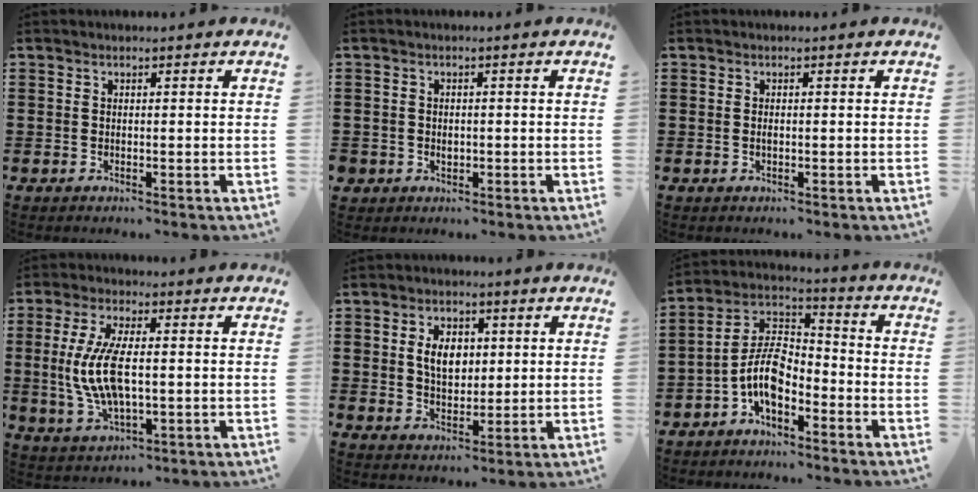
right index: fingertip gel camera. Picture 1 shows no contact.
{"total": 1.4, "force": [-0.4, 1.3, 0.1], "torque": [-0.007, 0.005, -0.011]}
{"total": 0.5, "force": [-0.1, 0.2, 0.5], "torque": [-0.010, -0.001, -0.001]}
{"total": 9.8, "force": [-0.1, 3.8, 9.0], "torque": [-0.211, -0.010, -0.012]}
{"total": 5.5, "force": [1.0, 3.7, 3.9], "torque": [-0.080, 0.011, 0.014]}
{"total": 8.4, "force": [-3.7, 4.1, 6.3], "torque": [-0.154, -0.007, -0.078]}